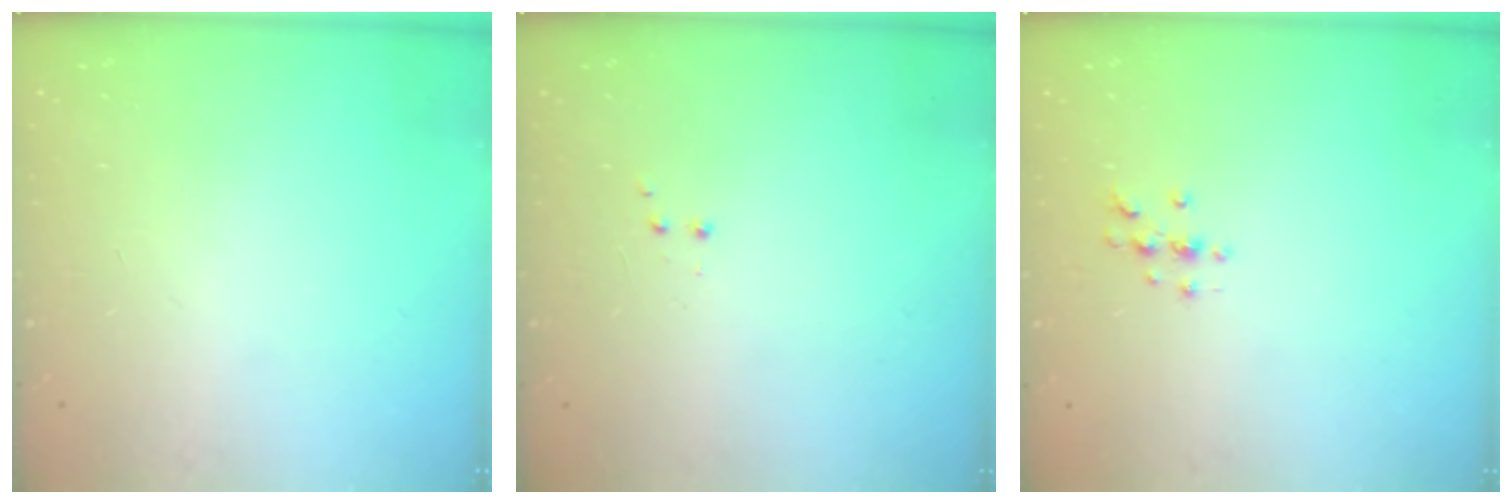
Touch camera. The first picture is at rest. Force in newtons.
{"total": 2.0, "press": 1.8, "slide": 0.9}
{"total": 3.3, "press": 3.3, "slide": 0.4}